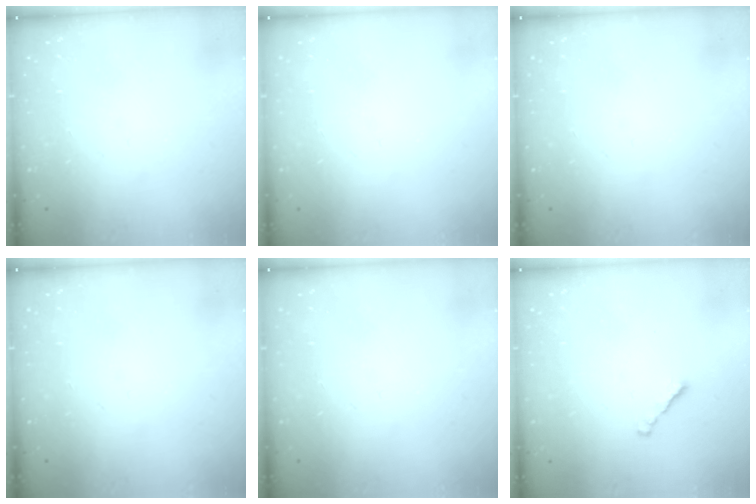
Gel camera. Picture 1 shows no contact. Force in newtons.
{"total": 0.0}
{"total": 0.0}
{"total": 0.0}
{"total": 0.0}
{"total": 1.3, "press": 1.2, "slide": 0.5}